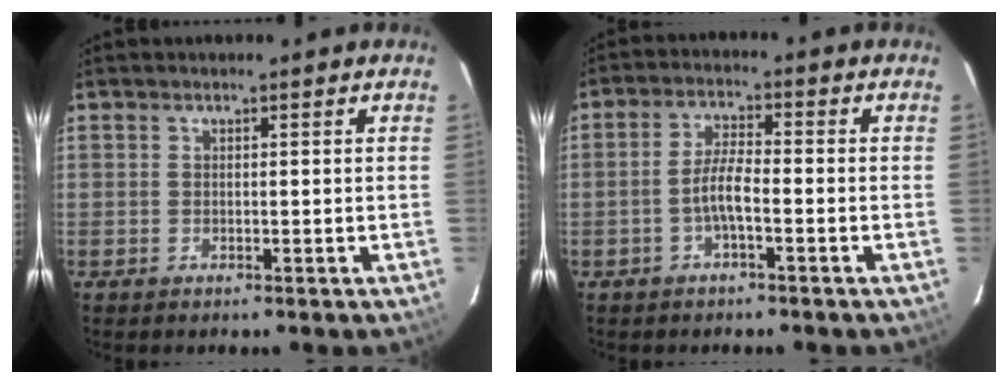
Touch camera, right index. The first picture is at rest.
{"total": 4.3, "force": [-1.9, 0.7, 3.8], "torque": [-0.079, 0.007, -0.037]}